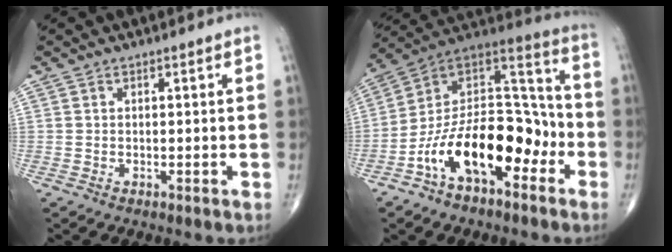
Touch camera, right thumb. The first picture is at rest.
{"total": 20.3, "force": [-8.1, 10.4, 15.4], "torque": [-0.228, 0.081, -0.141]}